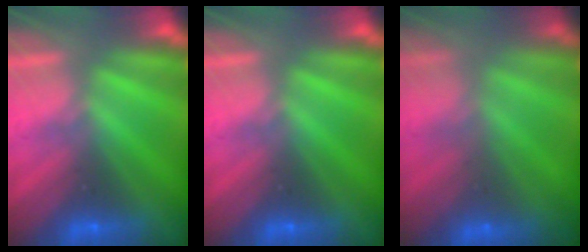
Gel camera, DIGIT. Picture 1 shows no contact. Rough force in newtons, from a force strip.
{"total": 0.0}
{"total": 7.0}